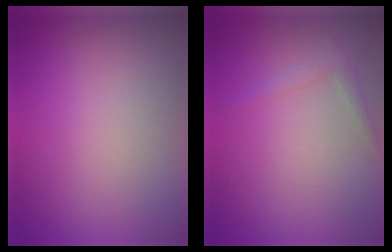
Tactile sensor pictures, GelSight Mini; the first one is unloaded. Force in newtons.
{"total": 1.2, "press": 1.2, "slide": 0.1}